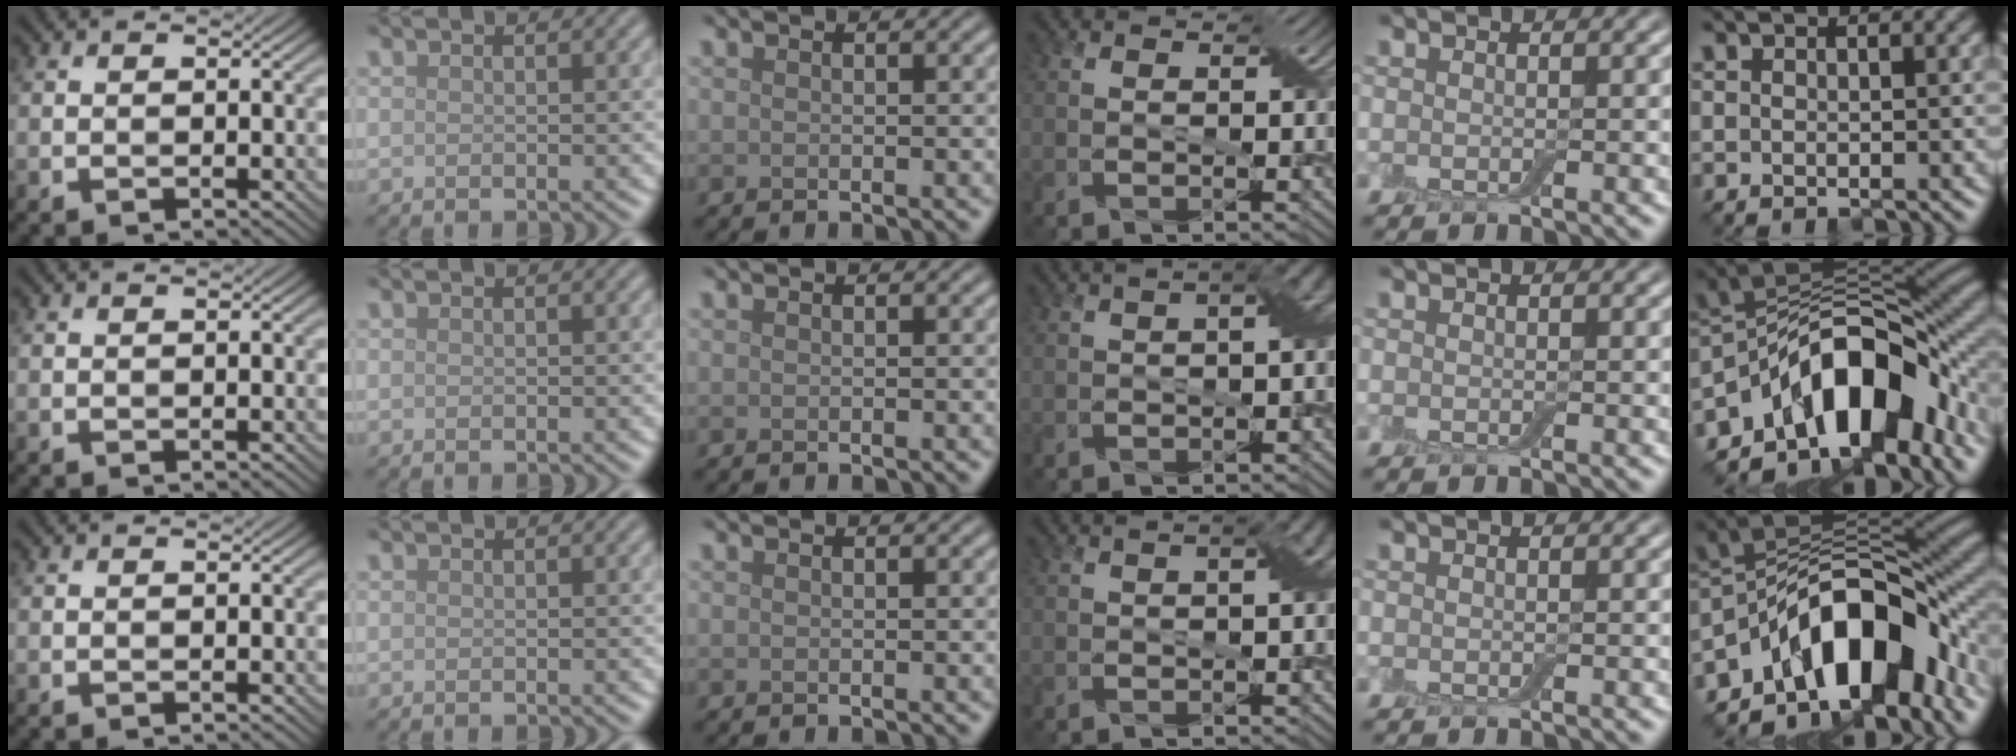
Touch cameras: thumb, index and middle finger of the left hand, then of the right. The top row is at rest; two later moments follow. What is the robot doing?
{"motion": "pour", "object": "bottle"}